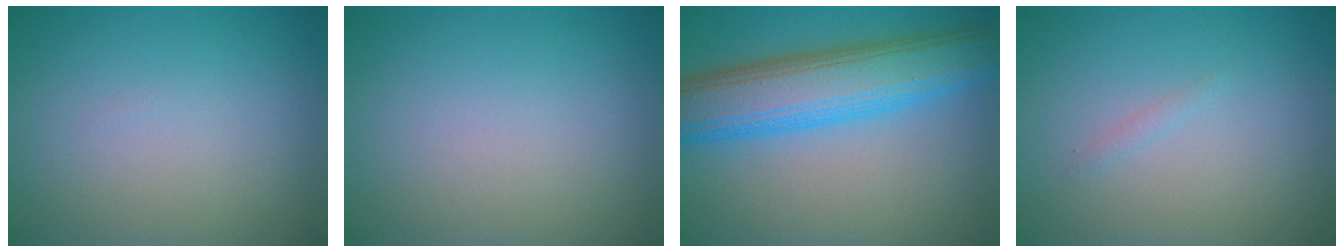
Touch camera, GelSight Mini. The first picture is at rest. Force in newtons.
{"total": 0.0}
{"total": 8.8, "press": 8.8, "slide": 0.3}
{"total": 0.6, "press": 0.6, "slide": 0.0}